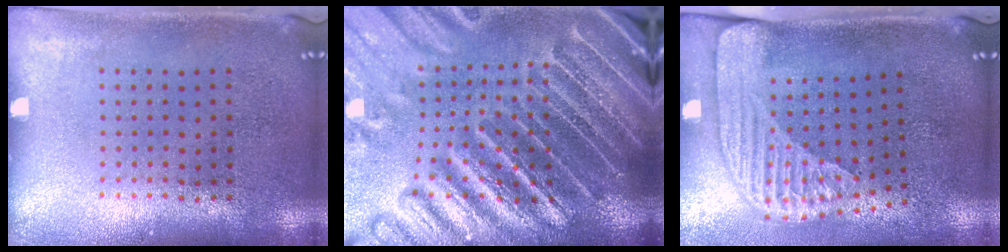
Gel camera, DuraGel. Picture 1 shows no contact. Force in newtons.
{"total": 4.7, "press": 4.2, "slide": 2.0}
{"total": 2.3, "press": 1.8, "slide": 1.5}